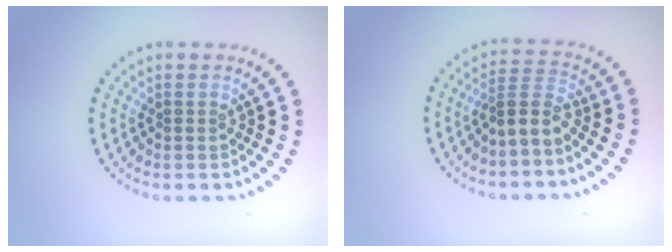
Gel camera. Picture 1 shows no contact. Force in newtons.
{"total": 2.8, "press": 2.0, "slide": 2.0}